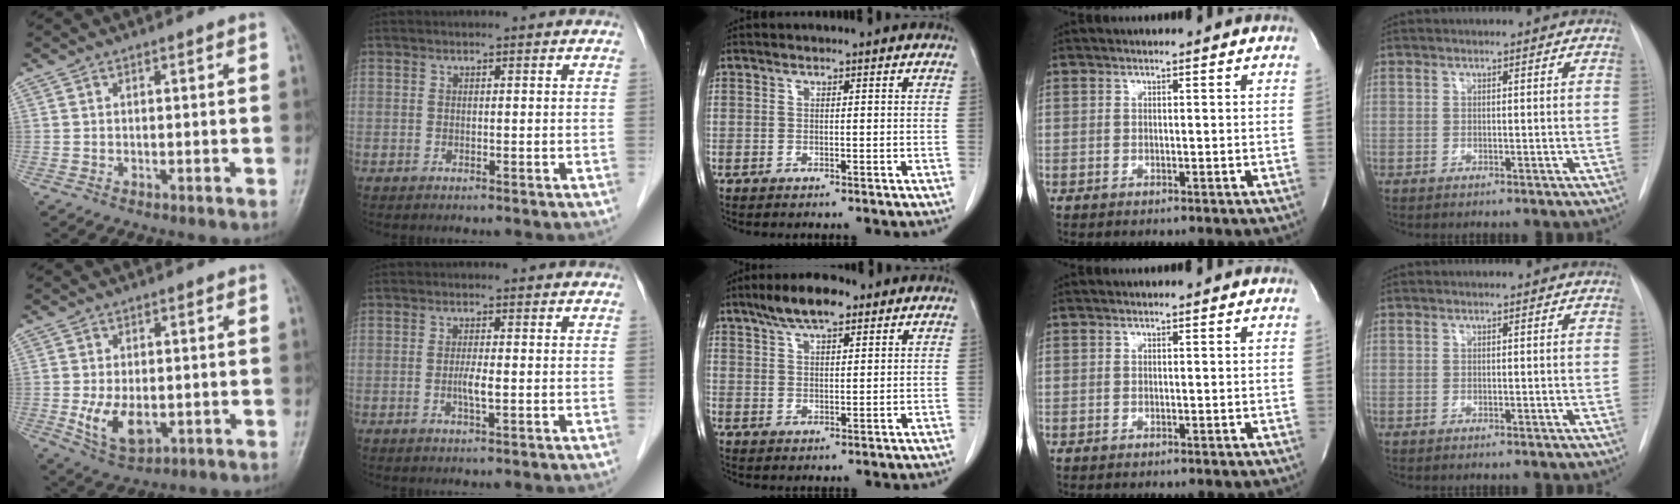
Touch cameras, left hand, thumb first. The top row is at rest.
{"thumb": {"total": 7.9, "force": [-1.4, 4.7, 6.2], "torque": [-0.103, -0.011, -0.013]}, "index": {"total": 2.3, "force": [-0.4, 0.2, 2.2], "torque": [-0.045, -0.002, -0.007]}, "middle": {"total": 7.4, "force": [5.2, 2.0, 4.8], "torque": [-0.092, 0.013, 0.091]}}